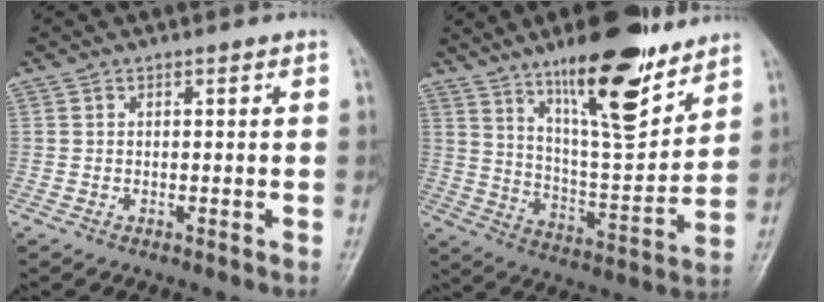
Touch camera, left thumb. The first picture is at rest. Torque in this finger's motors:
{"motor_torque": [1.72, 0.06, 1.56, -1.22, 0.32]}